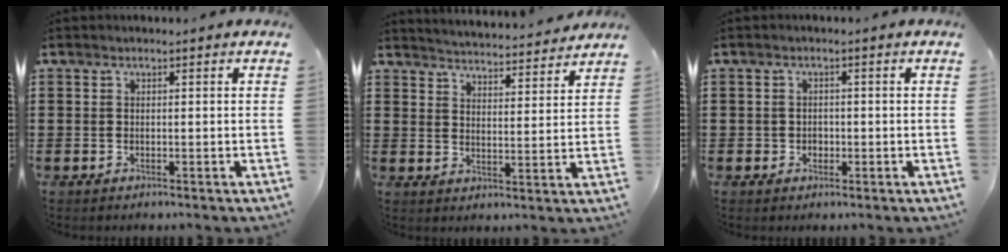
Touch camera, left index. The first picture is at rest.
{"total": 4.0, "force": [4.0, -0.6, 0.1], "torque": [-0.023, -0.037, 0.065]}
{"total": 1.3, "force": [-0.2, 1.3, 0.3], "torque": [-0.012, 0.005, -0.007]}